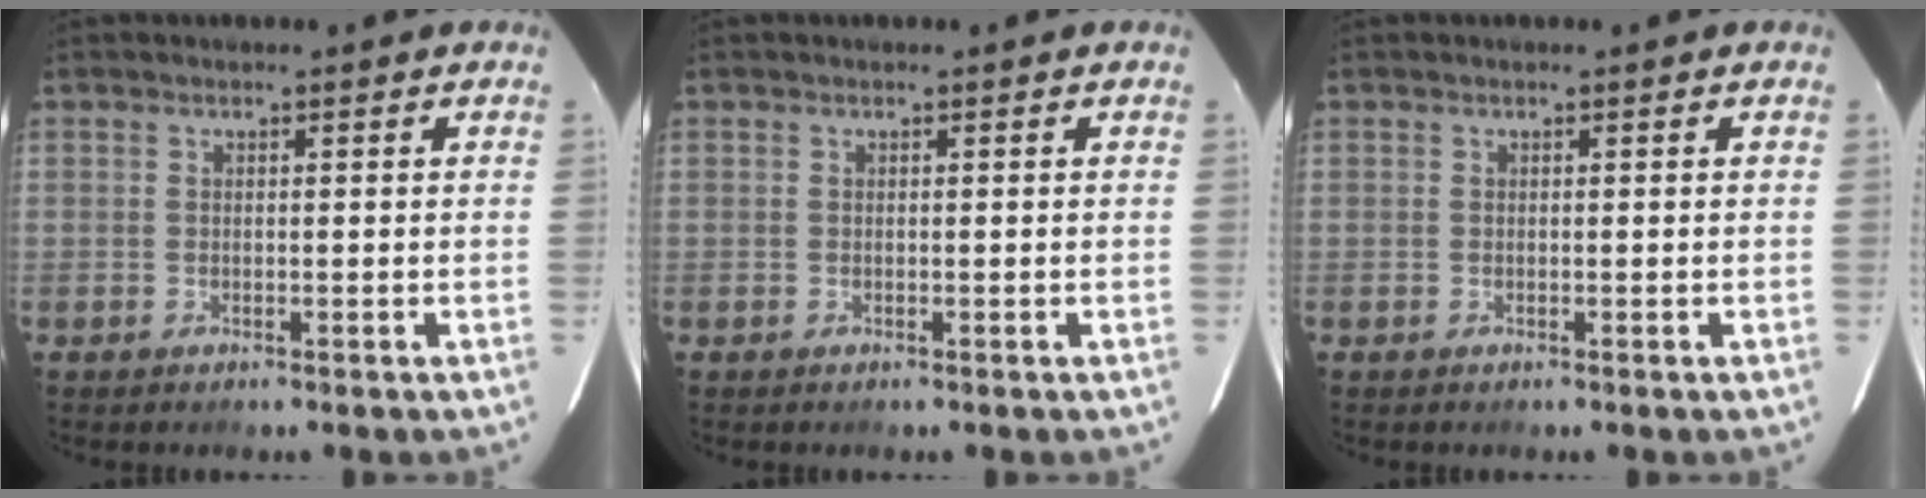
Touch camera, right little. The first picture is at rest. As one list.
[{"total": 0.0}, {"total": 0.0}]